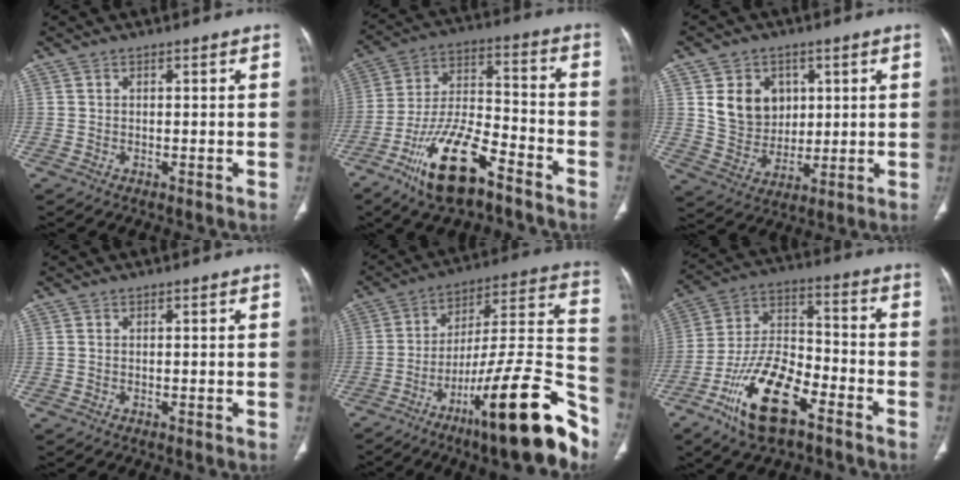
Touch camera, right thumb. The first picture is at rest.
{"total": 16.9, "force": [-10.6, 6.0, 11.7], "torque": [-0.218, 0.065, -0.193]}
{"total": 10.7, "force": [3.1, 8.9, 5.1], "torque": [-0.046, -0.016, 0.067]}
{"total": 0.0}
{"total": 26.3, "force": [-15.0, 5.4, 20.9], "torque": [-0.257, 0.092, -0.231]}
{"total": 17.0, "force": [-9.6, 7.1, 12.1], "torque": [-0.224, 0.060, -0.180]}